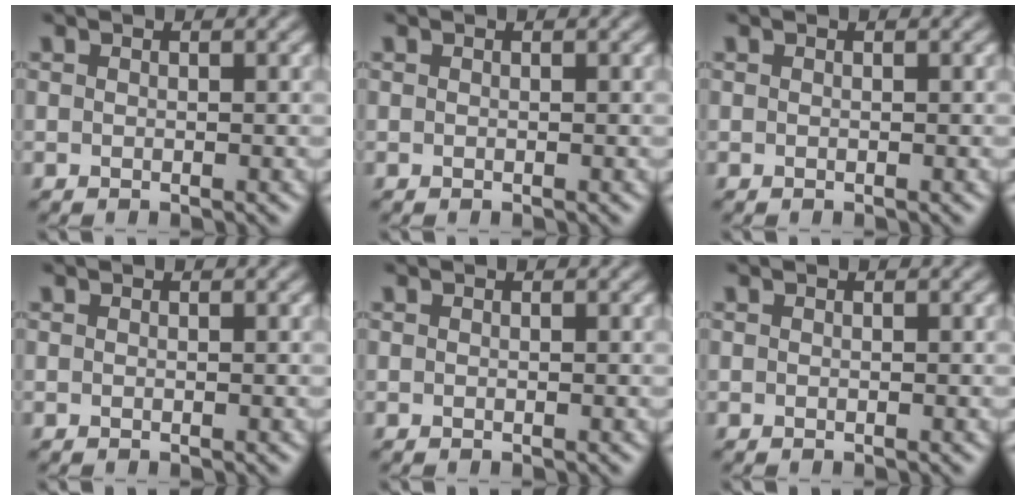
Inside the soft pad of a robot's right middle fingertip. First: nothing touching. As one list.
[{"total": 0.0}, {"total": 0.0}, {"total": 0.0}, {"total": 0.0}, {"total": 0.0}]